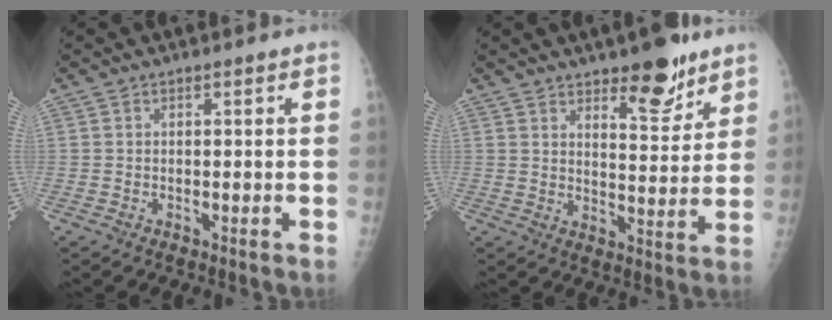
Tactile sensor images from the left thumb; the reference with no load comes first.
{"total": 10.2, "force": [7.0, 3.8, 6.5], "torque": [-0.064, -0.048, 0.104]}